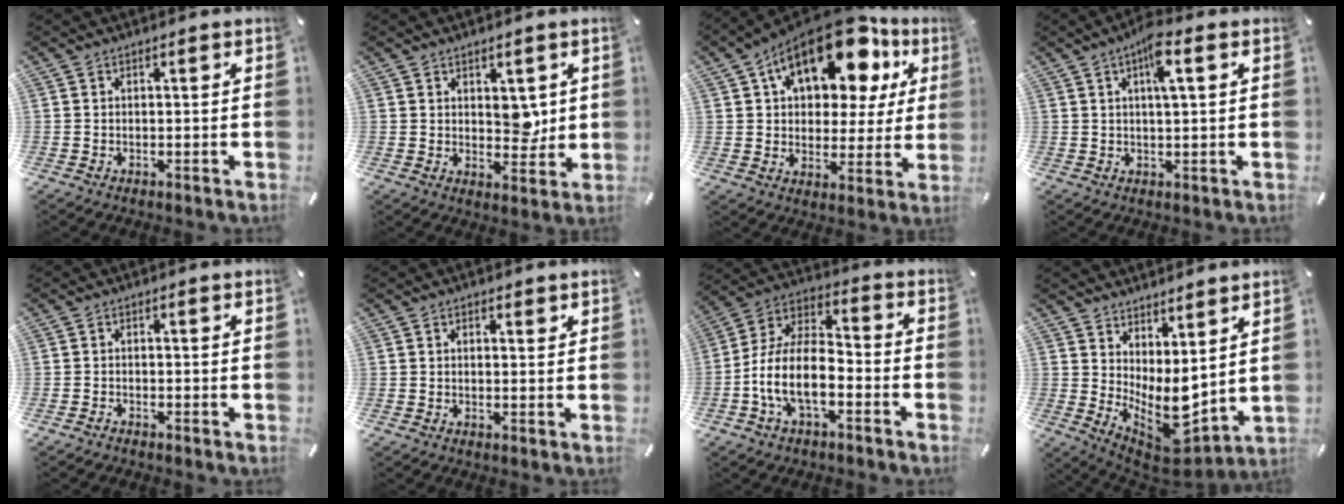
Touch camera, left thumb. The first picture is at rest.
{"total": 4.6, "force": [1.7, 3.2, 2.8], "torque": [-0.019, -0.015, 0.025]}
{"total": 20.8, "force": [11.9, 11.1, 12.9], "torque": [-0.206, -0.064, 0.202]}
{"total": 6.7, "force": [2.6, 1.4, 6.0], "torque": [-0.106, -0.001, 0.039]}
{"total": 1.1, "force": [-1.1, 0.3, 0.2], "torque": [-0.004, 0.004, -0.023]}
{"total": 1.2, "force": [0.4, 0.7, 0.9], "torque": [-0.011, 0.001, 0.004]}
{"total": 12.7, "force": [-5.7, 6.8, 9.2], "torque": [-0.192, 0.016, -0.105]}
{"total": 8.7, "force": [1.8, 5.4, 6.6], "torque": [-0.099, -0.061, 0.044]}